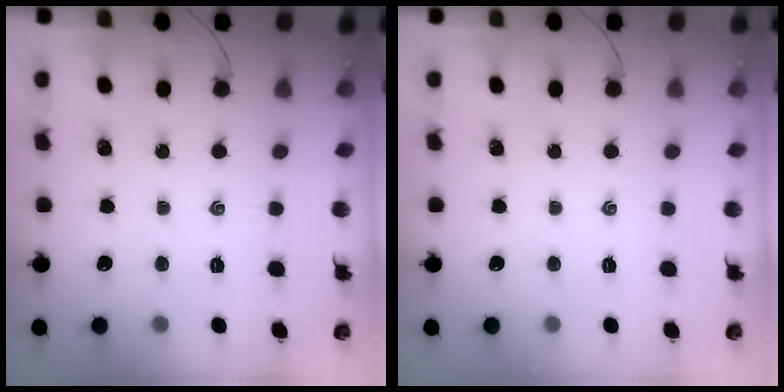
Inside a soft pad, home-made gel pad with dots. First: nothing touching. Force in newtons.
{"total": 0.0}